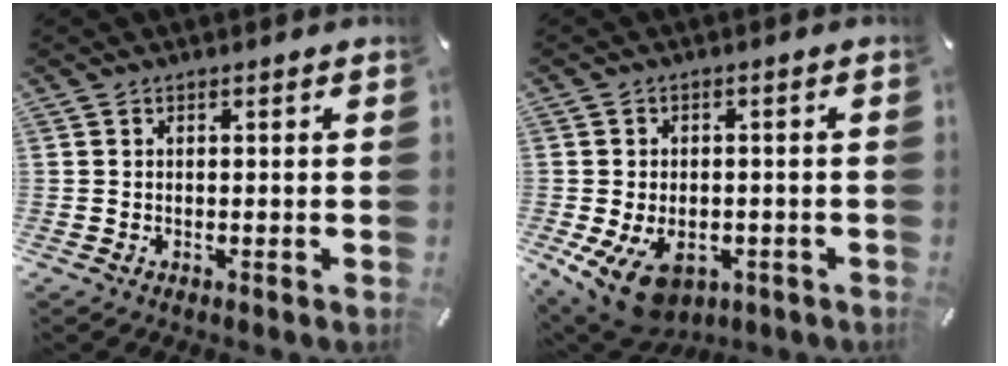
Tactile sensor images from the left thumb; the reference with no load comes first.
{"total": 10.4, "force": [-4.3, 7.1, 6.3], "torque": [-0.122, 0.020, -0.071]}